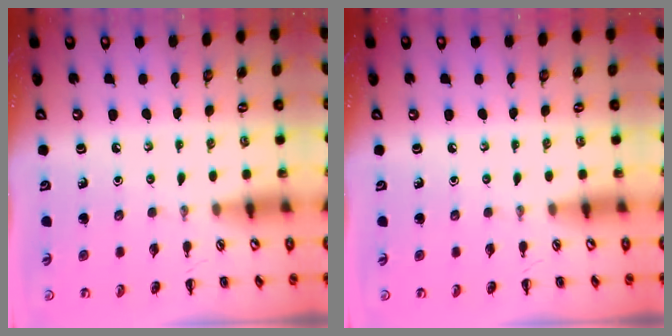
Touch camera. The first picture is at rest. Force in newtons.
{"total": 0.0}